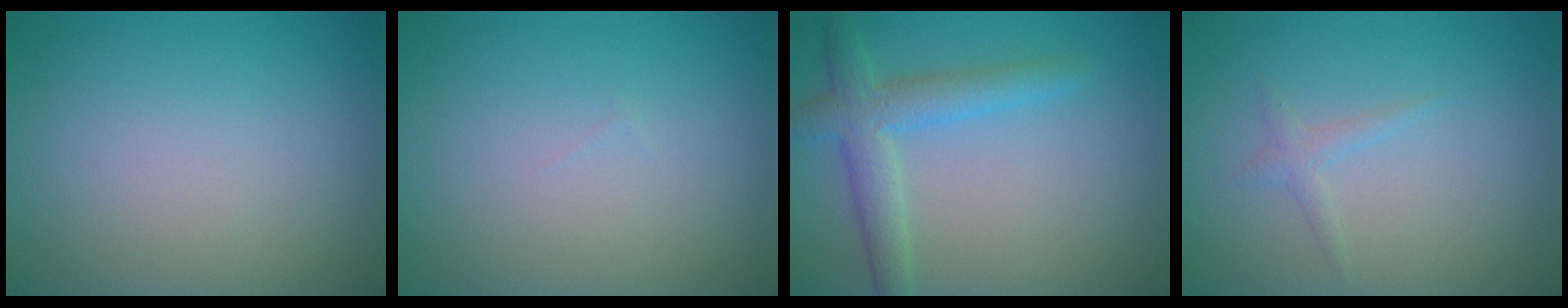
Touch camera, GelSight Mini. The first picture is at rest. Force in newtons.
{"total": 0.0}
{"total": 3.8, "press": 3.8, "slide": 0.2}
{"total": 1.0, "press": 1.0, "slide": 0.1}